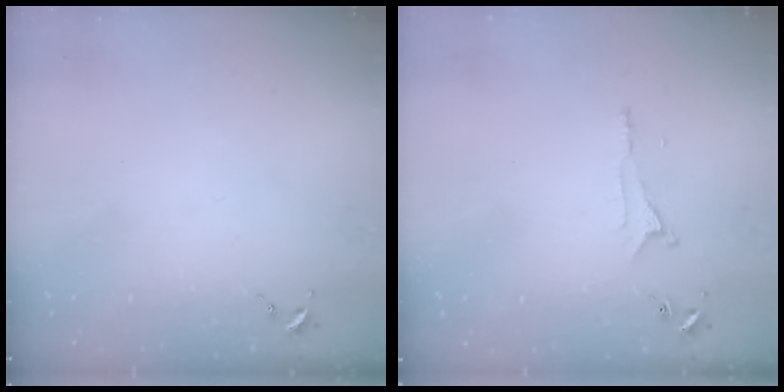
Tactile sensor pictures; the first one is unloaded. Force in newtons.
{"total": 5.8, "press": 5.8, "slide": 0.7}